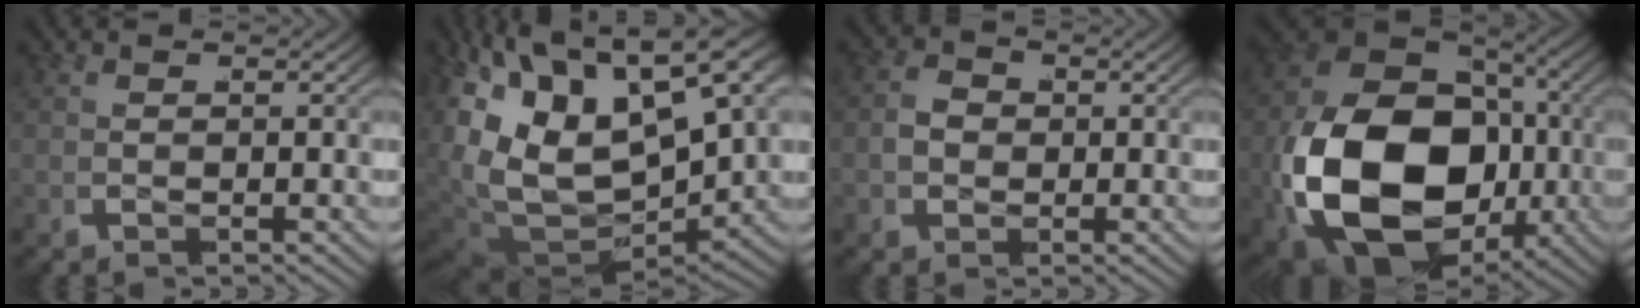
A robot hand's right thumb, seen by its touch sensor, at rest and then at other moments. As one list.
[{"total": 14.8, "force": [-0.3, 9.3, 11.5], "torque": [-0.243, -0.037, 0.011]}, {"total": 3.6, "force": [-0.3, 3.1, 1.9], "torque": [-0.044, -0.009, -0.003]}, {"total": 24.5, "force": [-4.1, 16.2, 18.0], "torque": [-0.402, -0.070, -0.036]}]